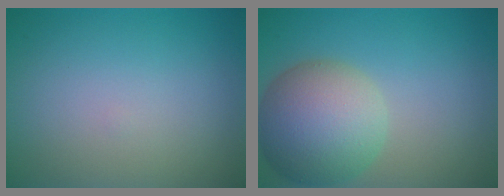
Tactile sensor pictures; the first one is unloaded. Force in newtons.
{"total": 8.2, "press": 8.2, "slide": 0.4}